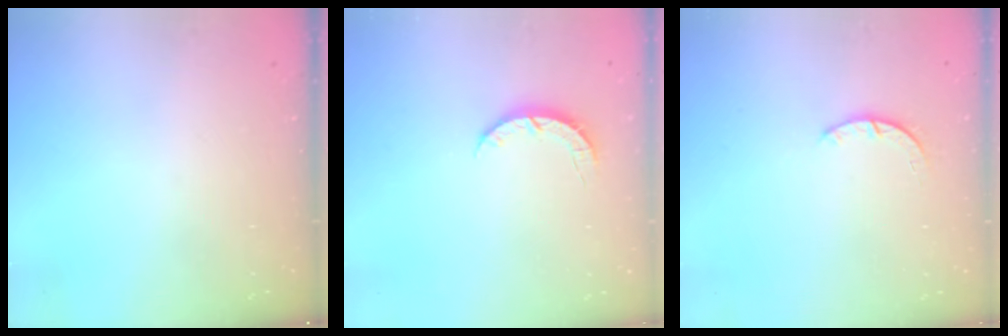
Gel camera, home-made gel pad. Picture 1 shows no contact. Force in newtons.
{"total": 3.6, "press": 3.5, "slide": 0.5}
{"total": 2.4, "press": 2.4, "slide": 0.3}